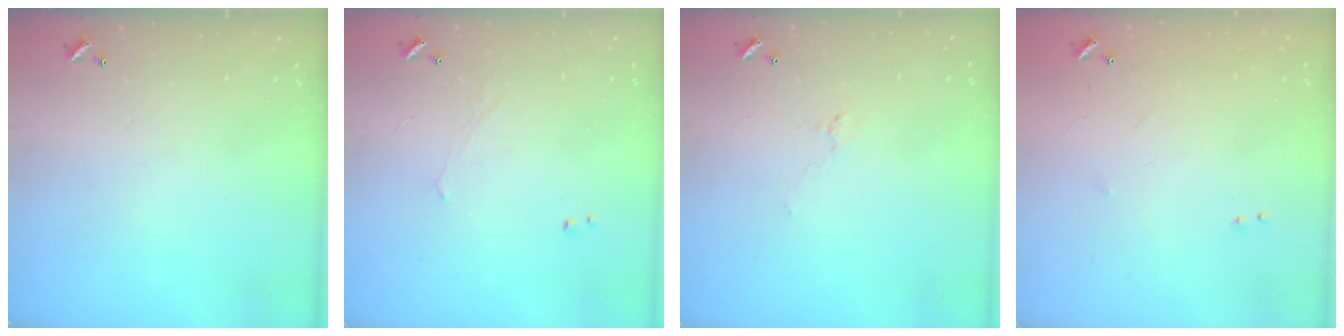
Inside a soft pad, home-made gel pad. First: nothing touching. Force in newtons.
{"total": 0.6, "press": 0.4, "slide": 0.5}
{"total": 0.6, "press": 0.1, "slide": 0.6}
{"total": 7.4, "press": 7.3, "slide": 0.7}